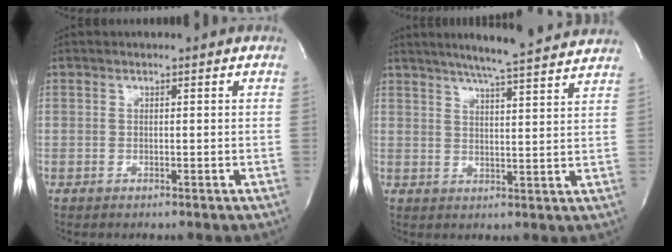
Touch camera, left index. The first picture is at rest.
{"total": 14.0, "force": [12.4, 0.0, 6.3], "torque": [-0.104, 0.008, 0.159]}